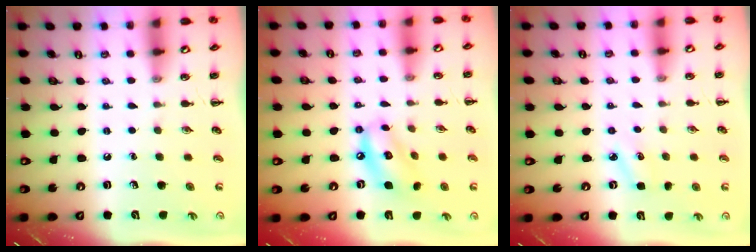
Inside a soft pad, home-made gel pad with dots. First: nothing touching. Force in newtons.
{"total": 9.5, "press": 9.3, "slide": 2.1}
{"total": 4.6, "press": 4.3, "slide": 1.4}